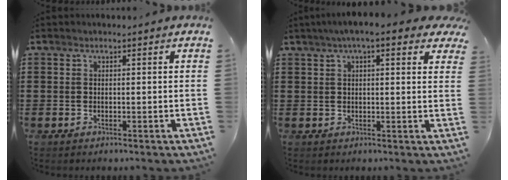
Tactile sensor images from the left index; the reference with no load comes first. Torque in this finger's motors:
{"motor_torque": [2.14, 0.00, 1.05, 0.10]}